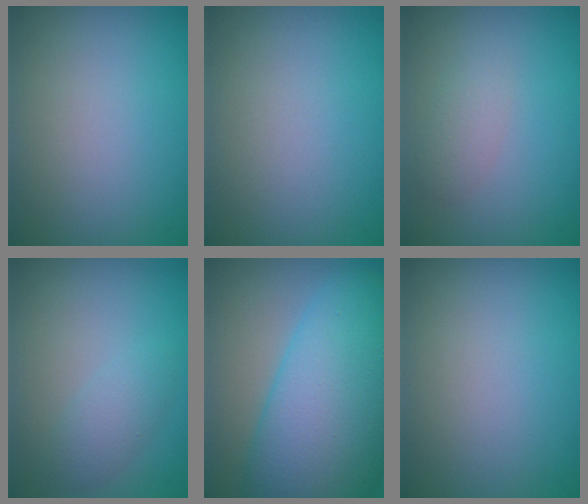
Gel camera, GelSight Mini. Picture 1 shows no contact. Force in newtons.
{"total": 0.0}
{"total": 1.7, "press": 1.7, "slide": 0.0}
{"total": 1.9, "press": 1.9, "slide": 0.1}
{"total": 13.8, "press": 13.8, "slide": 0.3}
{"total": 0.0}